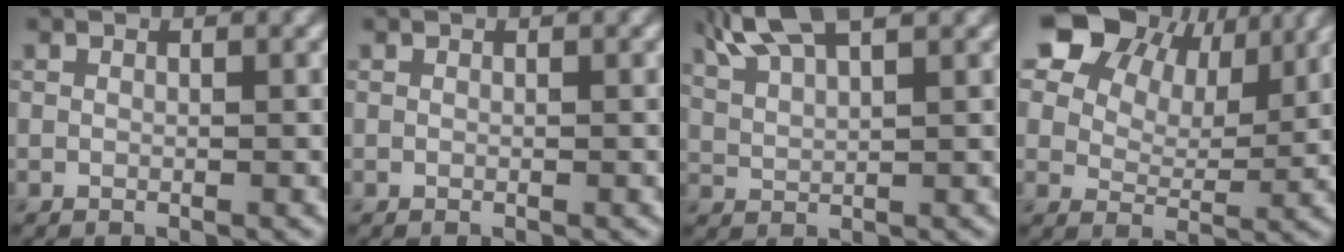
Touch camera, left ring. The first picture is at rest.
{"total": 0.0}
{"total": 5.7, "force": [4.2, 1.4, 3.5], "torque": [-0.065, 0.027, 0.062]}
{"total": 15.4, "force": [9.1, 9.7, 7.8], "torque": [-0.151, 0.024, 0.175]}